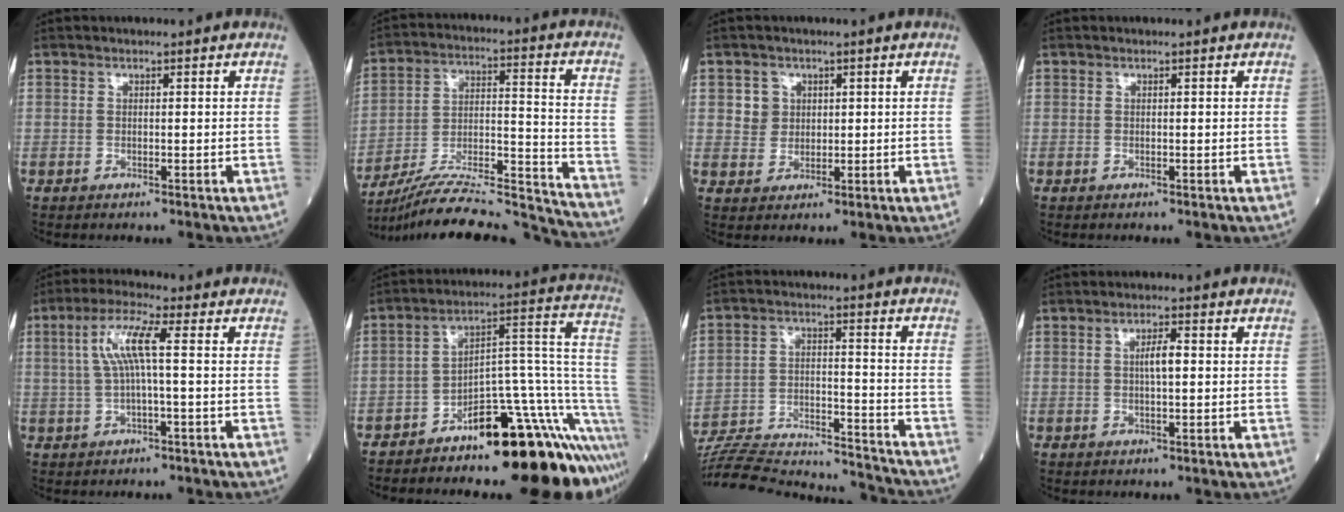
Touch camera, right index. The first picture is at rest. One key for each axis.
{"total": 23.8, "fx": -22.7, "fy": -0.2, "fz": 7.0, "tx": -0.106, "ty": 0.005, "tz": -0.351}
{"total": 3.1, "fx": 1.0, "fy": 3.0, "fz": 0.4, "tx": -0.003, "ty": 0.006, "tz": 0.018}
{"total": 0.0}
{"total": 6.6, "fx": 0.9, "fy": 0.6, "fz": 6.5, "tx": -0.134, "ty": 0.020, "tz": 0.019}
{"total": 19.3, "fx": -12.5, "fy": 4.0, "fz": 14.1, "tx": -0.106, "ty": 0.059, "tz": -0.180}
{"total": 21.8, "fx": -20.8, "fy": 2.1, "fz": 6.0, "tx": -0.135, "ty": -0.005, "tz": -0.318}
{"total": 2.9, "fx": 0.3, "fy": 0.5, "fz": 2.8, "tx": -0.050, "ty": 0.002, "tz": 0.004}